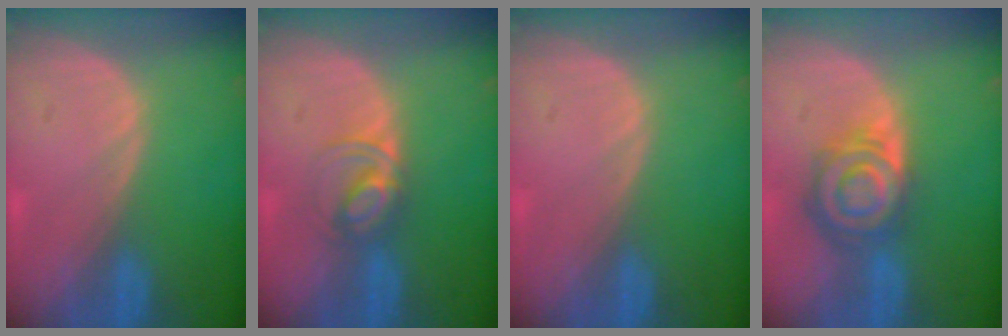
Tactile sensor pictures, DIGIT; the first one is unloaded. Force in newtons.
{"total": 4.3, "press": 4.3, "slide": 0.4}
{"total": 0.0}
{"total": 8.0, "press": 7.1, "slide": 3.6}